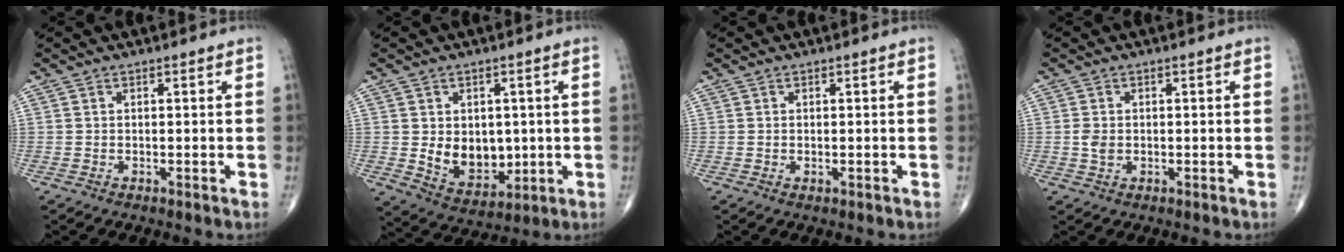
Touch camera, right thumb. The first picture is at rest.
{"total": 10.0, "force": [-0.1, 7.2, 6.9], "torque": [-0.068, -0.016, 0.021]}
{"total": 0.5, "force": [-0.1, 0.3, 0.4], "torque": [-0.006, -0.002, 0.000]}
{"total": 2.3, "force": [-0.1, 1.7, 1.5], "torque": [-0.028, -0.001, -0.001]}